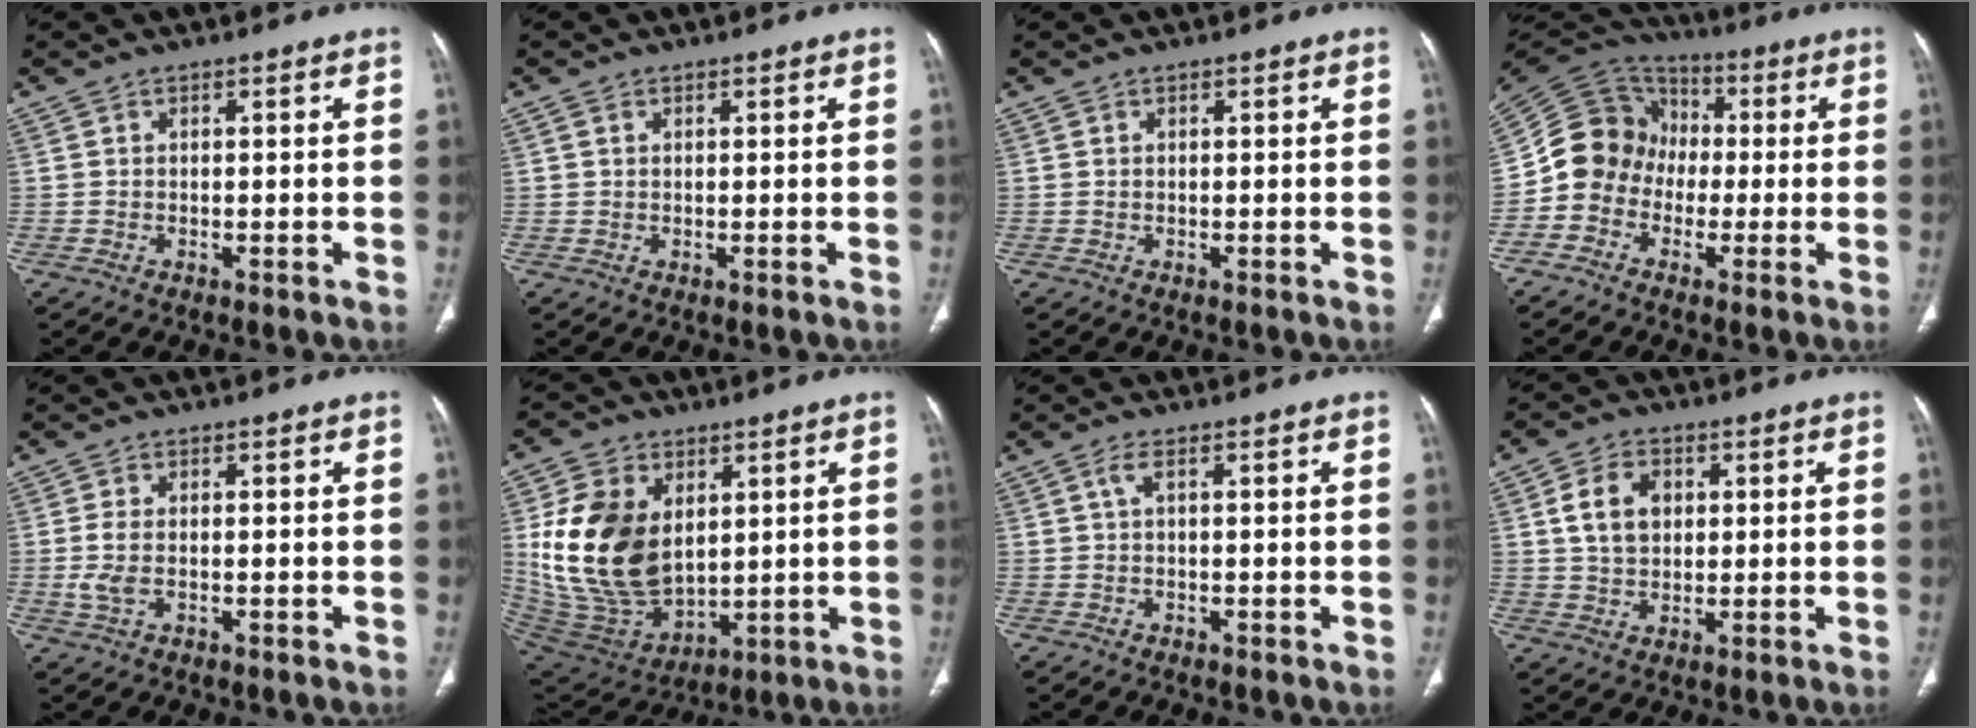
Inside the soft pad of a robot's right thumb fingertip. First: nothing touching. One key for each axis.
{"total": 0.7, "fx": 0.3, "fy": 0.5, "fz": 0.3, "tx": -0.004, "ty": 0.002, "tz": 0.005}
{"total": 0.0}
{"total": 12.2, "fx": -2.5, "fy": 11.0, "fz": 4.6, "tx": -0.065, "ty": 0.055, "tz": -0.058}
{"total": 3.3, "fx": -0.6, "fy": 1.6, "fz": 2.8, "tx": -0.070, "ty": -0.001, "tz": -0.014}
{"total": 20.0, "fx": 3.7, "fy": 13.5, "fz": 14.3, "tx": -0.257, "ty": -0.026, "tz": 0.093}
{"total": 1.3, "fx": 0.2, "fy": 0.3, "fz": 1.2, "tx": -0.029, "ty": 0.008, "tz": 0.002}
{"total": 7.5, "fx": 1.7, "fy": 5.4, "fz": 4.9, "tx": -0.070, "ty": -0.001, "tz": 0.030}